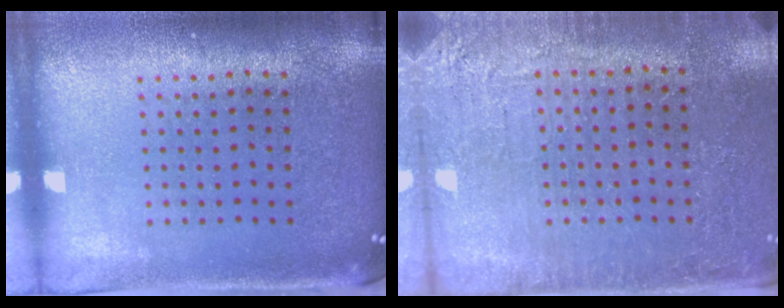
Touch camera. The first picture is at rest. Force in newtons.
{"total": 2.8, "press": 2.8, "slide": 0.4}